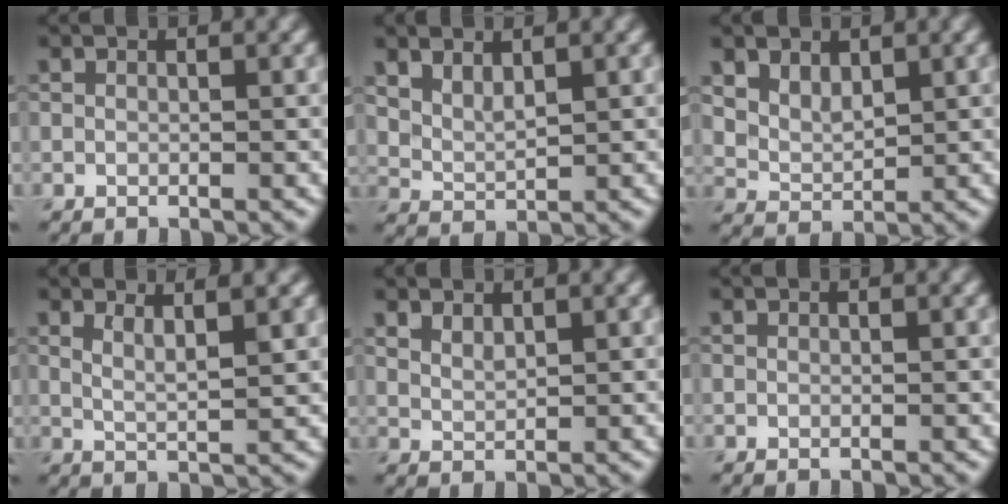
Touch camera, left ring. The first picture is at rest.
{"total": 2.4, "force": [1.6, 1.0, 1.4], "torque": [-0.030, -0.004, 0.035]}
{"total": 3.2, "force": [1.8, 2.1, 1.6], "torque": [-0.037, -0.005, 0.040]}
{"total": 2.9, "force": [1.7, 0.7, 2.2], "torque": [-0.024, -0.002, 0.026]}
{"total": 1.5, "force": [1.2, 0.5, 0.8], "torque": [-0.019, -0.002, 0.027]}
{"total": 0.0}